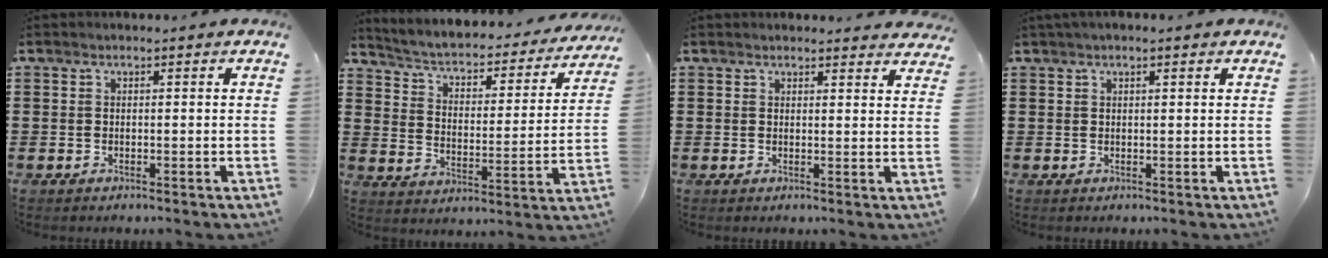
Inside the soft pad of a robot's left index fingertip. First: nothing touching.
{"total": 2.7, "force": [2.1, 0.9, 1.5], "torque": [-0.046, -0.026, 0.022]}
{"total": 1.8, "force": [1.8, 0.5, 0.0], "torque": [0.002, -0.005, 0.033]}
{"total": 1.2, "force": [0.7, 0.2, 0.9], "torque": [-0.018, 0.002, 0.013]}